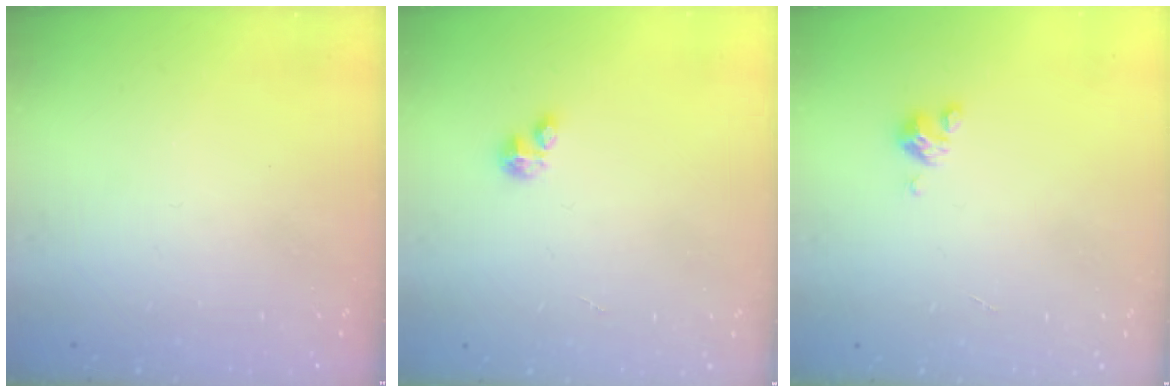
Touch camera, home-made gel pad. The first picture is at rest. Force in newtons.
{"total": 2.1, "press": 2.1, "slide": 0.2}
{"total": 3.7, "press": 3.7, "slide": 0.3}